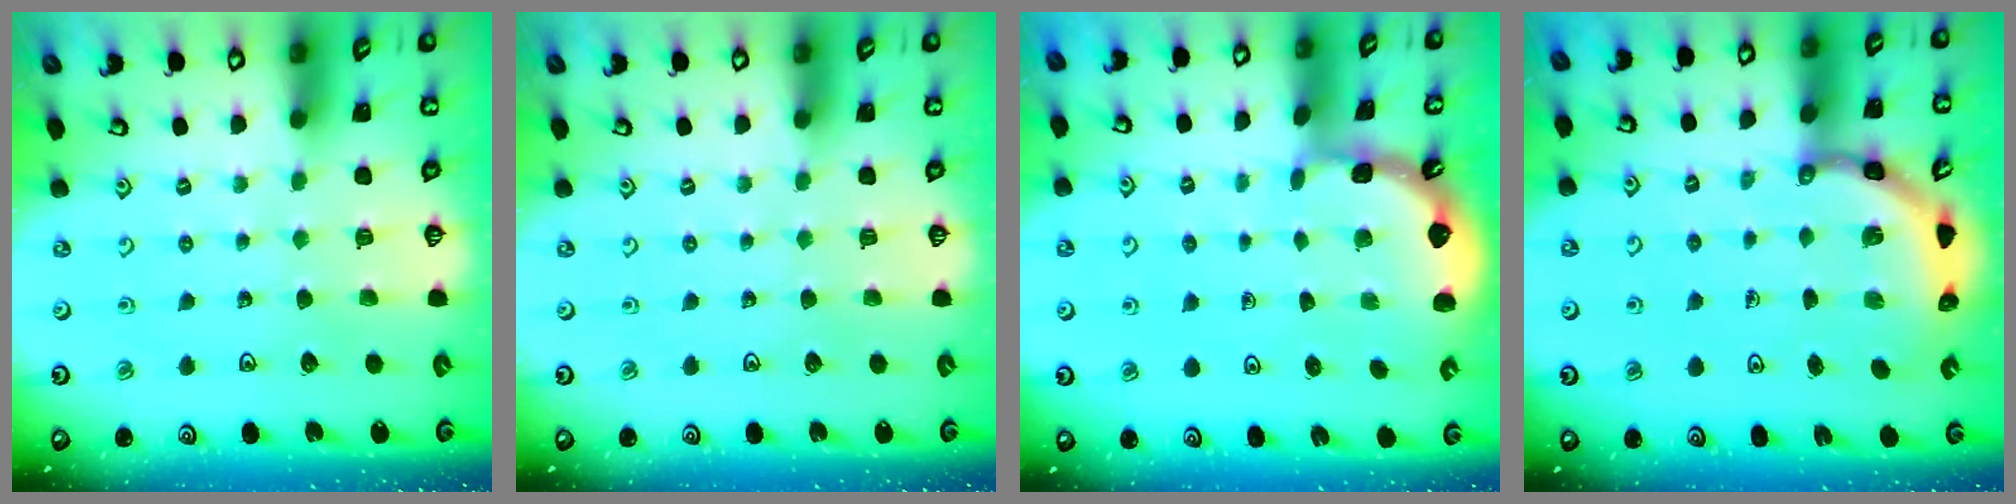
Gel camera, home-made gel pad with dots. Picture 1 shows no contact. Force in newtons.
{"total": 0.0}
{"total": 0.9, "press": 0.9, "slide": 0.2}
{"total": 4.3, "press": 3.9, "slide": 2.0}